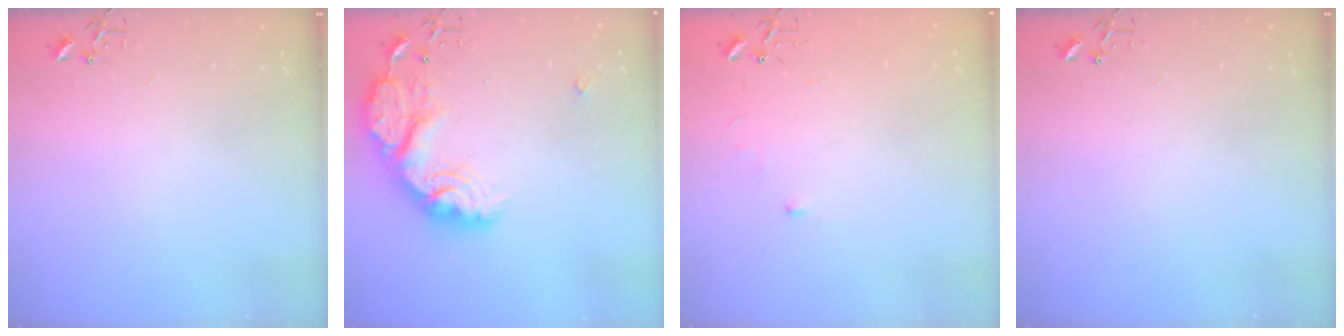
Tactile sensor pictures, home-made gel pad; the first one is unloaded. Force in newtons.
{"total": 22.6, "press": 22.5, "slide": 1.9}
{"total": 5.4, "press": 5.3, "slide": 0.7}
{"total": 0.0}